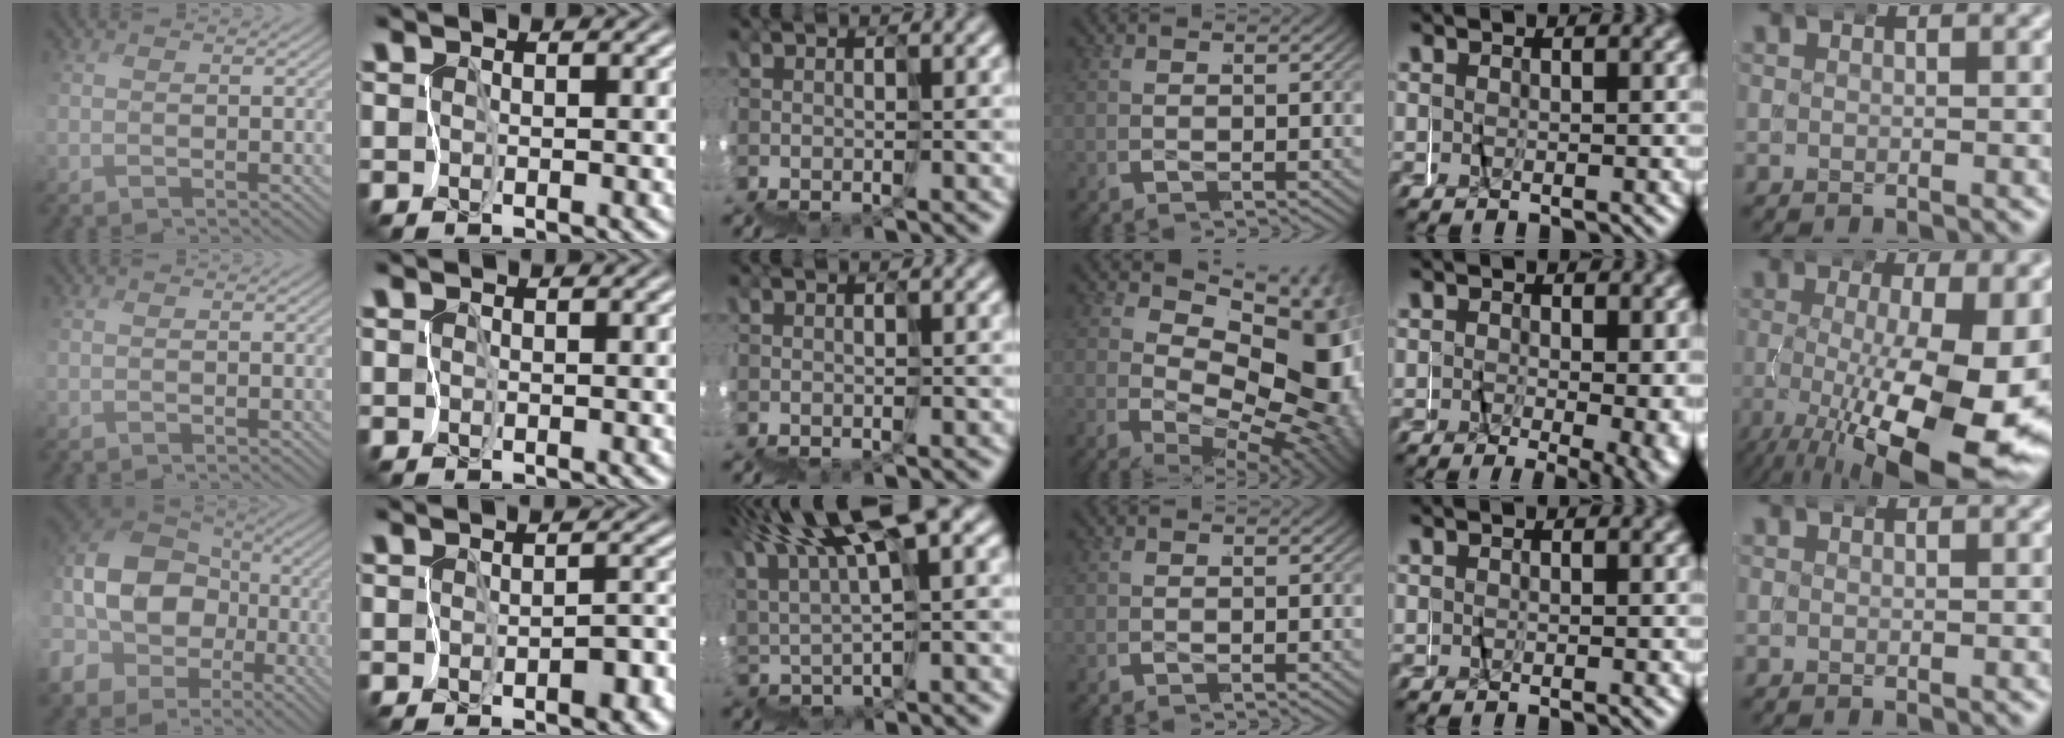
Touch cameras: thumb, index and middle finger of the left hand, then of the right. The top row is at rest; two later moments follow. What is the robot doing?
{"motion": "wrap", "object": "masking tape"}